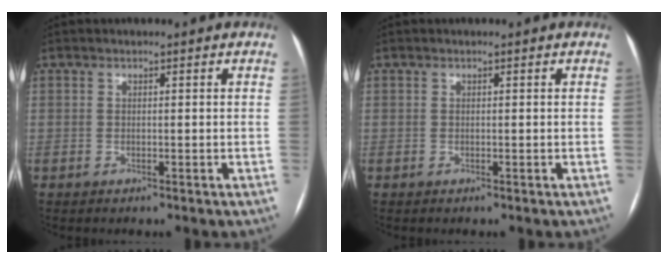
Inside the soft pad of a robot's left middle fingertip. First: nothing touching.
{"total": 0.0}